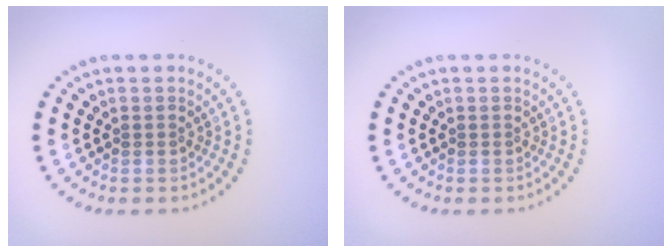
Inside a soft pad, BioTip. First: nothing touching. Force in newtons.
{"total": 0.0}